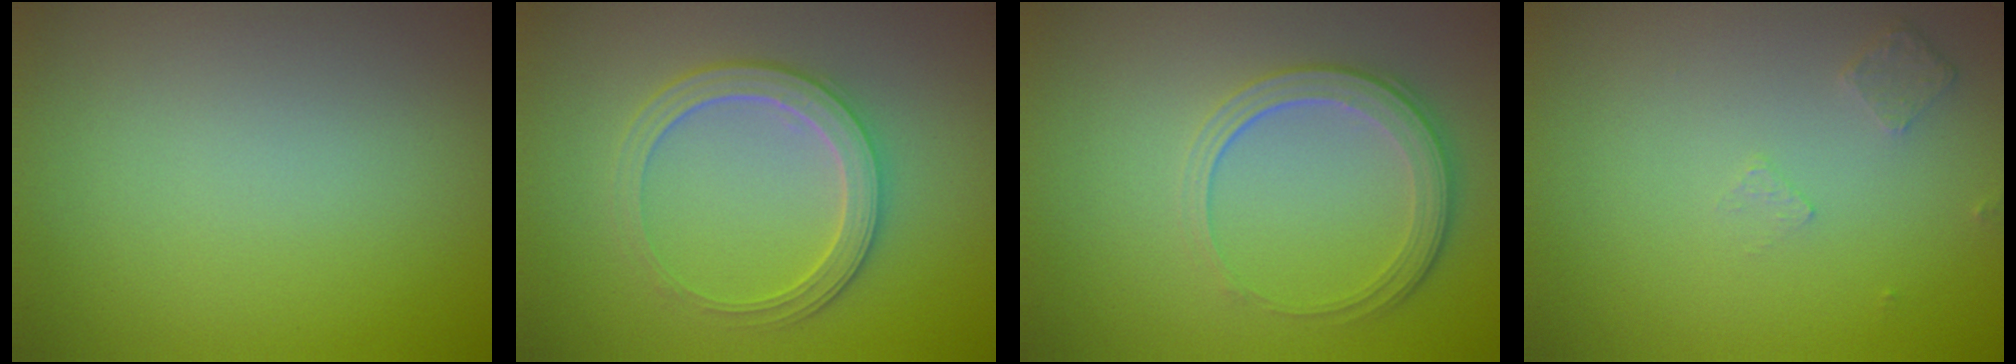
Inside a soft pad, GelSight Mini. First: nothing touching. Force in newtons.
{"total": 3.1, "press": 3.0, "slide": 0.5}
{"total": 3.7, "press": 2.7, "slide": 2.5}
{"total": 0.8, "press": 0.6, "slide": 0.5}